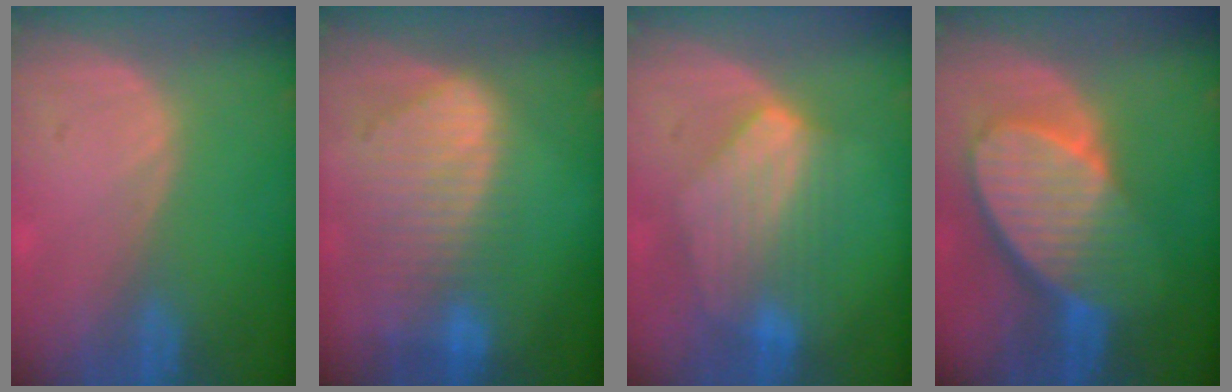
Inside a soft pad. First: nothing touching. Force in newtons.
{"total": 10.3, "press": 8.7, "slide": 5.6}
{"total": 7.2, "press": 7.1, "slide": 1.2}
{"total": 10.1, "press": 8.9, "slide": 4.8}